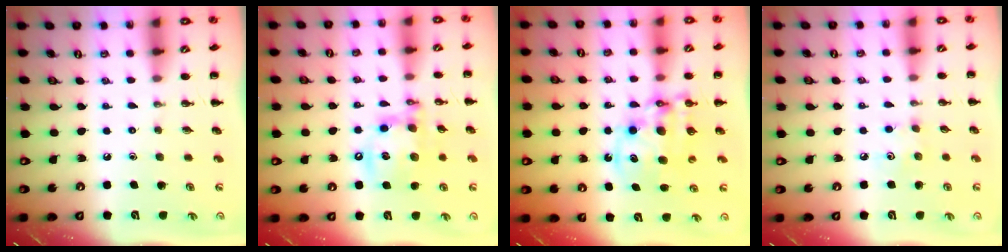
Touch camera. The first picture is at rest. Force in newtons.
{"total": 14.0, "press": 13.6, "slide": 3.2}
{"total": 11.6, "press": 11.2, "slide": 2.8}
{"total": 4.0, "press": 3.9, "slide": 1.1}